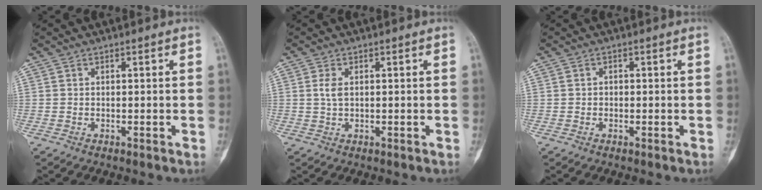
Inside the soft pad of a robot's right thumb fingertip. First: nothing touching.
{"total": 2.5, "force": [0.5, 1.4, 2.0], "torque": [-0.046, 0.002, 0.011]}
{"total": 0.6, "force": [-0.2, 0.6, 0.1], "torque": [0.006, 0.001, -0.005]}